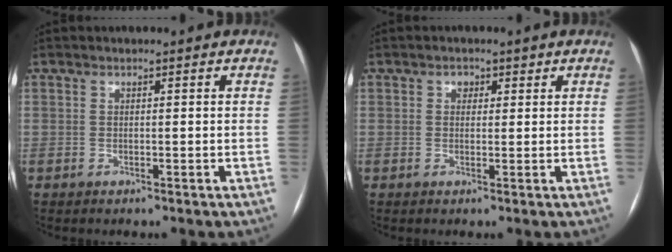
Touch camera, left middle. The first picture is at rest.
{"total": 1.5, "force": [0.7, 1.2, 0.6], "torque": [-0.008, 0.006, 0.009]}